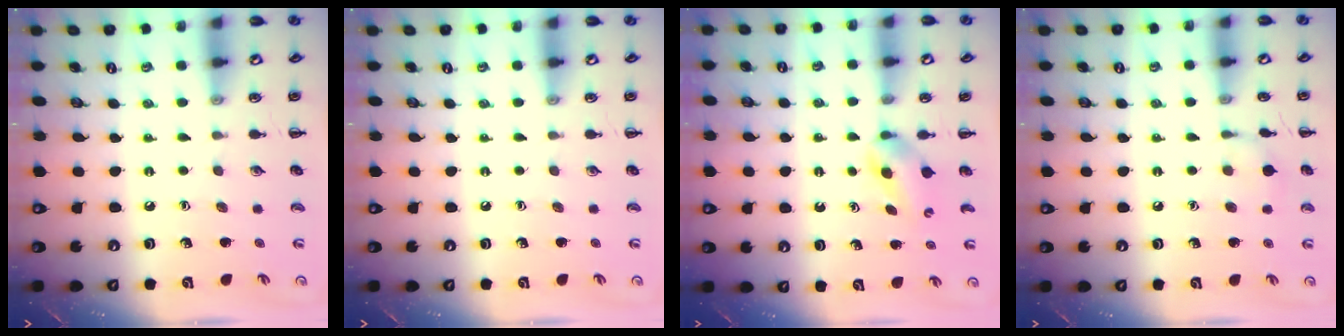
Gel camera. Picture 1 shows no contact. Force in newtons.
{"total": 0.0}
{"total": 2.8, "press": 2.5, "slide": 1.3}
{"total": 6.2, "press": 5.9, "slide": 1.9}